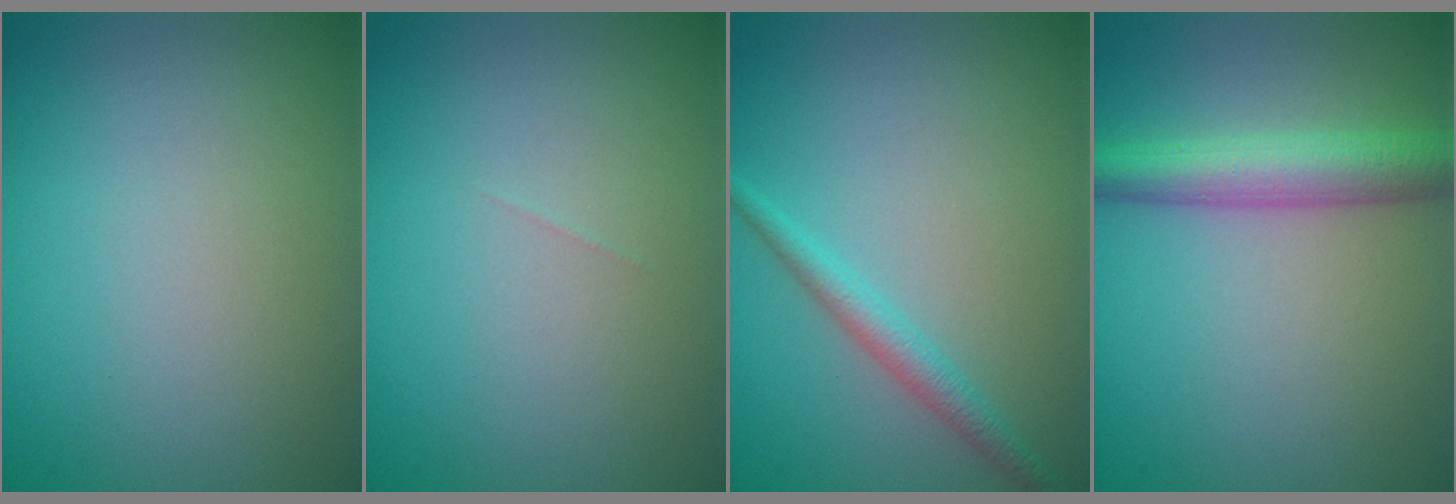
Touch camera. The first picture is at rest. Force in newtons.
{"total": 0.0}
{"total": 2.0, "press": 2.0, "slide": 0.1}
{"total": 5.1, "press": 5.1, "slide": 0.1}